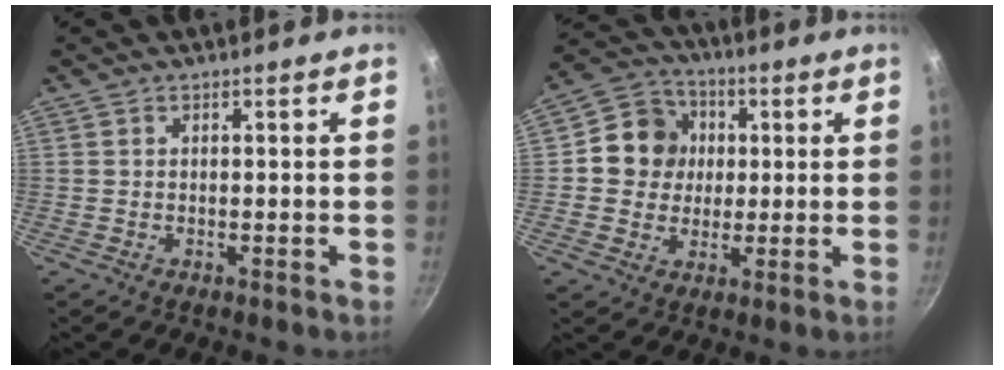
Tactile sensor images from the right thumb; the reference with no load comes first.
{"total": 10.3, "force": [1.3, 9.5, 3.8], "torque": [-0.027, 0.014, 0.008]}